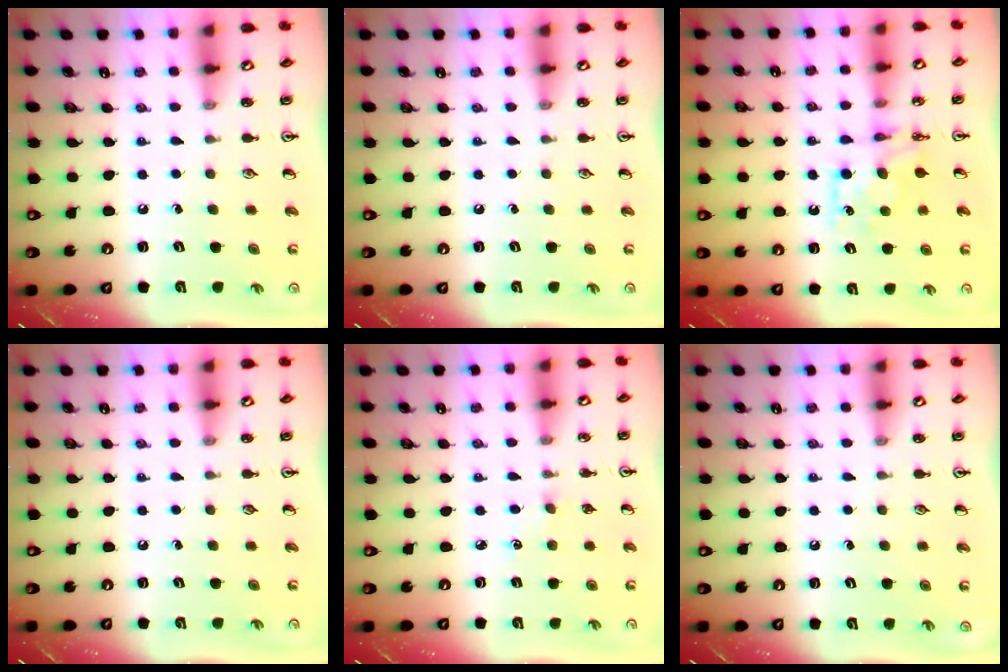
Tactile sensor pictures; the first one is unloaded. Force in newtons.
{"total": 0.0}
{"total": 7.7, "press": 7.7, "slide": 0.7}
{"total": 0.0}
{"total": 2.0, "press": 2.0, "slide": 0.3}
{"total": 0.0}